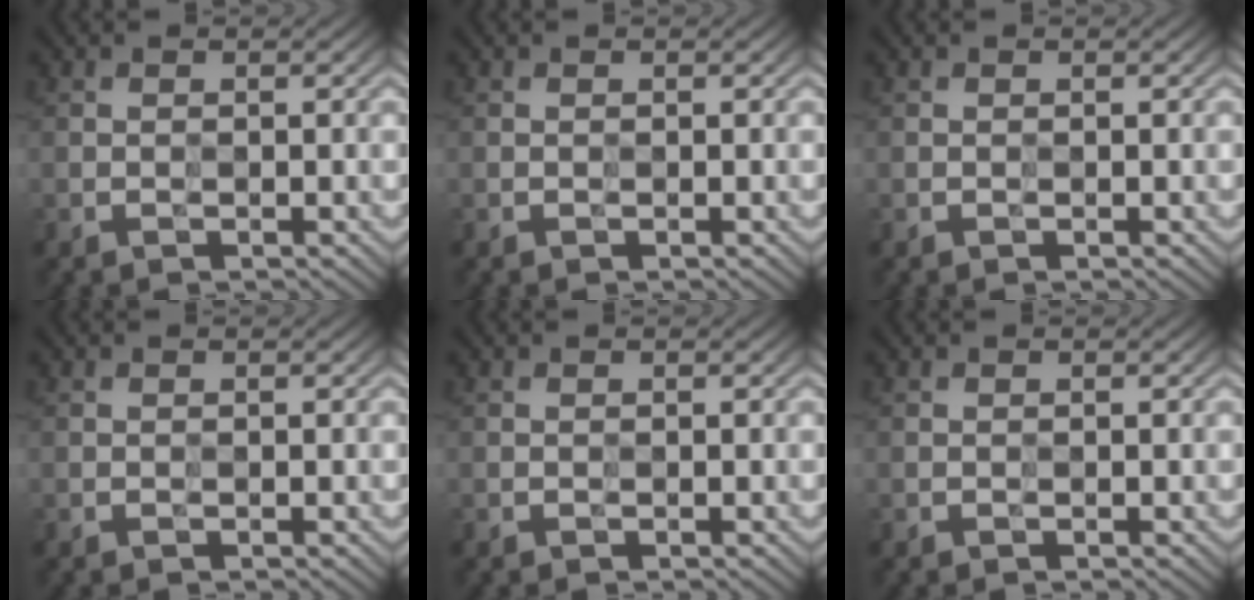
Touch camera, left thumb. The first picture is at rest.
{"total": 0.0}
{"total": 0.0}
{"total": 0.0}
{"total": 0.0}
{"total": 0.0}